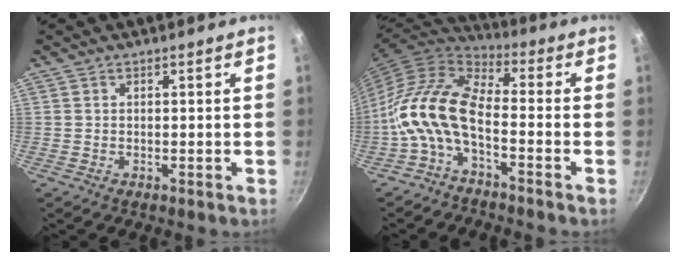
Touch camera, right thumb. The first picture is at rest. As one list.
[{"total": 12.2, "force": [-4.0, 5.3, 10.3], "torque": [-0.217, 0.062, -0.093]}]